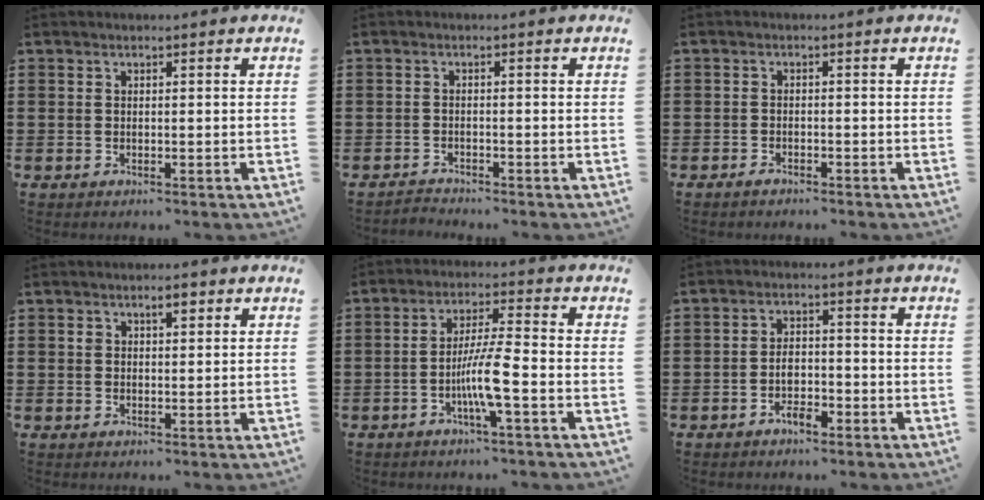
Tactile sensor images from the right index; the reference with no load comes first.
{"total": 1.3, "force": [-1.3, -0.1, -0.2], "torque": [0.000, 0.002, -0.029]}
{"total": 1.1, "force": [-1.0, 0.4, 0.3], "torque": [-0.009, 0.000, -0.021]}
{"total": 2.3, "force": [1.2, 1.1, 1.6], "torque": [-0.027, 0.003, 0.018]}
{"total": 7.1, "force": [-2.7, 0.1, 6.6], "torque": [-0.124, -0.009, -0.053]}
{"total": 3.7, "force": [-2.1, 1.8, 2.5], "torque": [-0.053, 0.002, -0.043]}